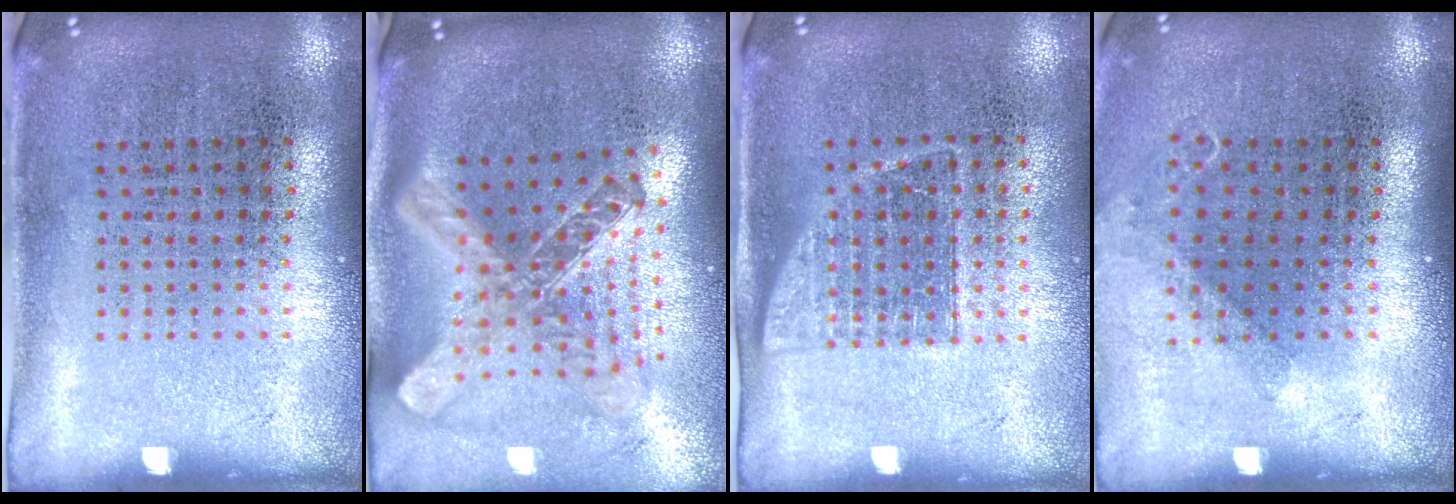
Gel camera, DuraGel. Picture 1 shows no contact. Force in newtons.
{"total": 2.7, "press": 2.0, "slide": 1.9}
{"total": 1.1, "press": 0.9, "slide": 0.6}
{"total": 0.8, "press": 0.8, "slide": 0.3}